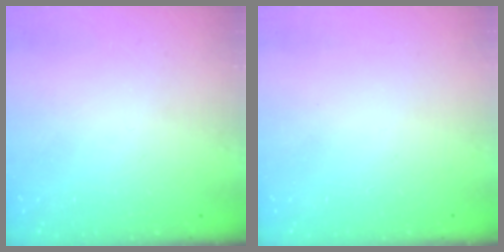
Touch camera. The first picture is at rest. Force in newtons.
{"total": 1.6, "press": 1.6, "slide": 0.1}